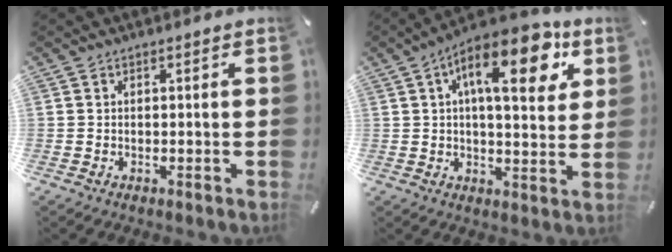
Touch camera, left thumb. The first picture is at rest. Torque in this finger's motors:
{"motor_torque": [0.04, 1.02, 1.52, -1.25, 0.55]}